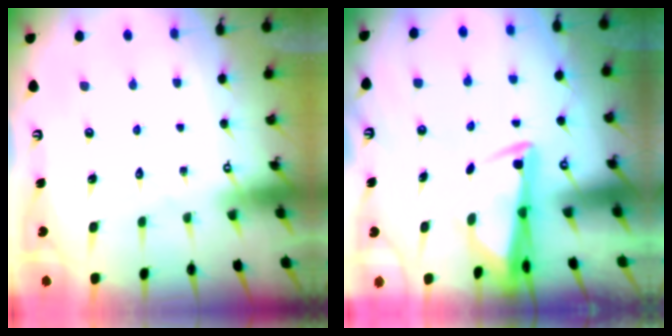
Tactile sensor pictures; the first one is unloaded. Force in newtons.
{"total": 3.1, "press": 2.9, "slide": 1.0}